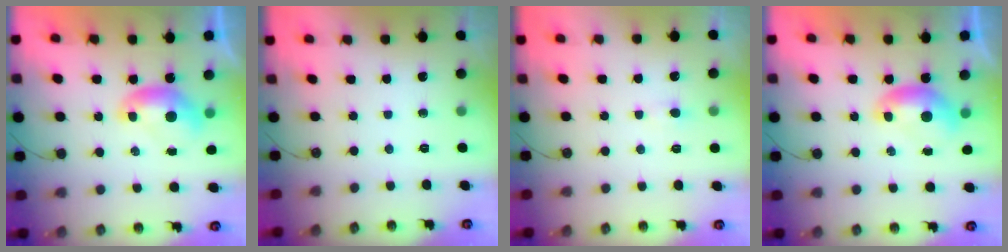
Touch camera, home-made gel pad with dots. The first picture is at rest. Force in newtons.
{"total": 0.0}
{"total": 0.6, "press": 0.5, "slide": 0.3}
{"total": 0.0}